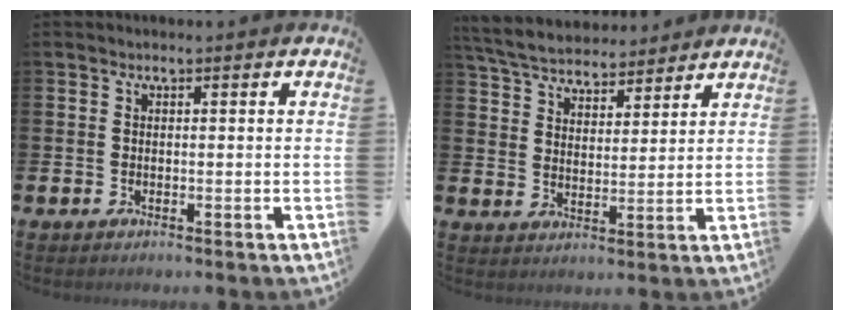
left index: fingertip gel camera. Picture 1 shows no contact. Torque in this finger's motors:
{"motor_torque": [0.54, -1.60, -0.04, 0.18]}